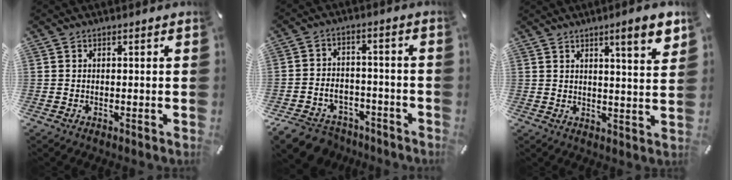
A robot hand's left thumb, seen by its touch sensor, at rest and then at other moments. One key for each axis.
{"total": 8.1, "fx": -5.4, "fy": 5.5, "fz": 2.3, "tx": -0.052, "ty": 0.032, "tz": -0.101}
{"total": 7.8, "fx": 4.7, "fy": 0.8, "fz": 6.2, "tx": -0.089, "ty": -0.025, "tz": 0.071}